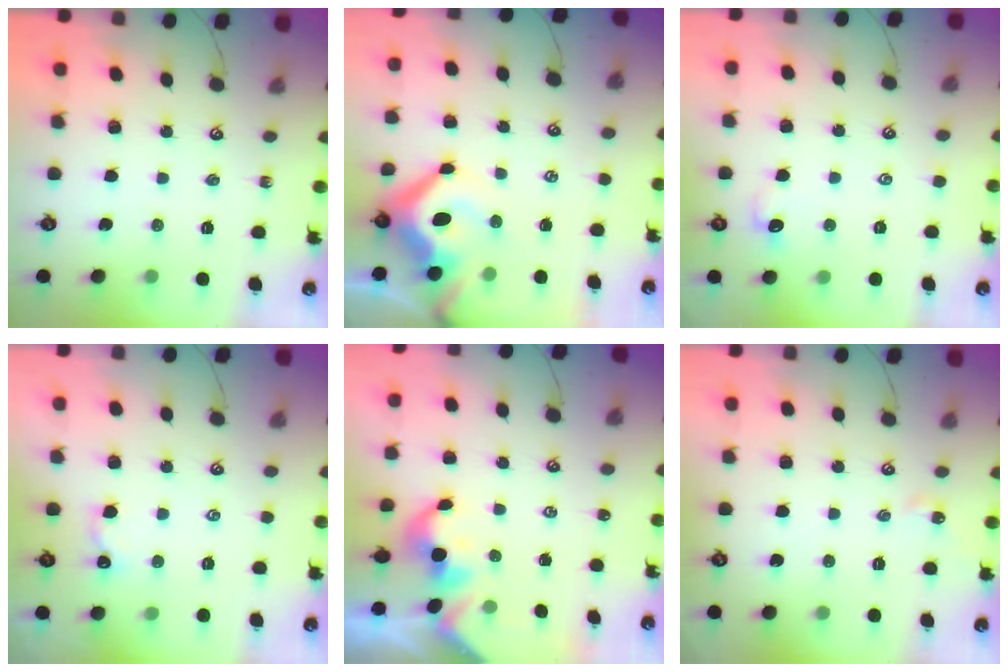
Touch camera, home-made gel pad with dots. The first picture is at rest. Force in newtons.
{"total": 10.4, "press": 10.2, "slide": 2.0}
{"total": 1.0, "press": 0.8, "slide": 0.6}
{"total": 2.3, "press": 2.2, "slide": 0.3}
{"total": 2.3, "press": 2.3, "slide": 0.2}
{"total": 2.4, "press": 2.4, "slide": 0.5}